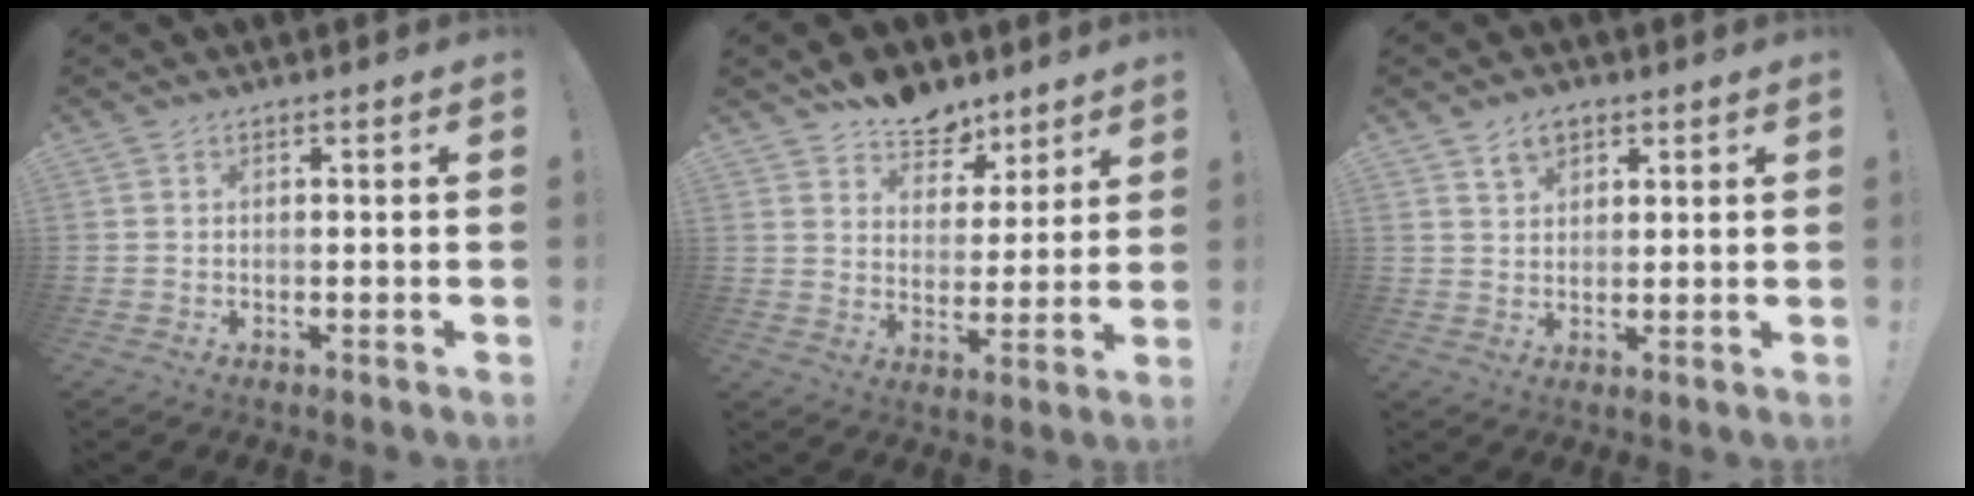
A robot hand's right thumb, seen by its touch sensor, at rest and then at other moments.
{"total": 10.1, "force": [8.0, 5.7, 2.2], "torque": [-0.028, -0.064, 0.153]}
{"total": 5.0, "force": [3.1, 3.3, 2.0], "torque": [-0.032, -0.010, 0.057]}